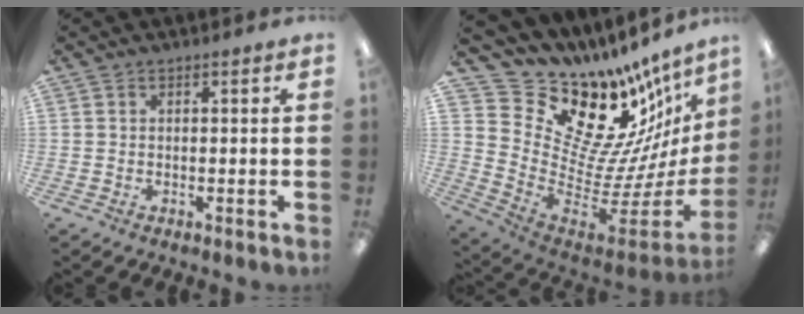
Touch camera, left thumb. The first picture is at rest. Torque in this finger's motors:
{"motor_torque": [1.42, -1.08, 1.34, -1.43, 0.05]}